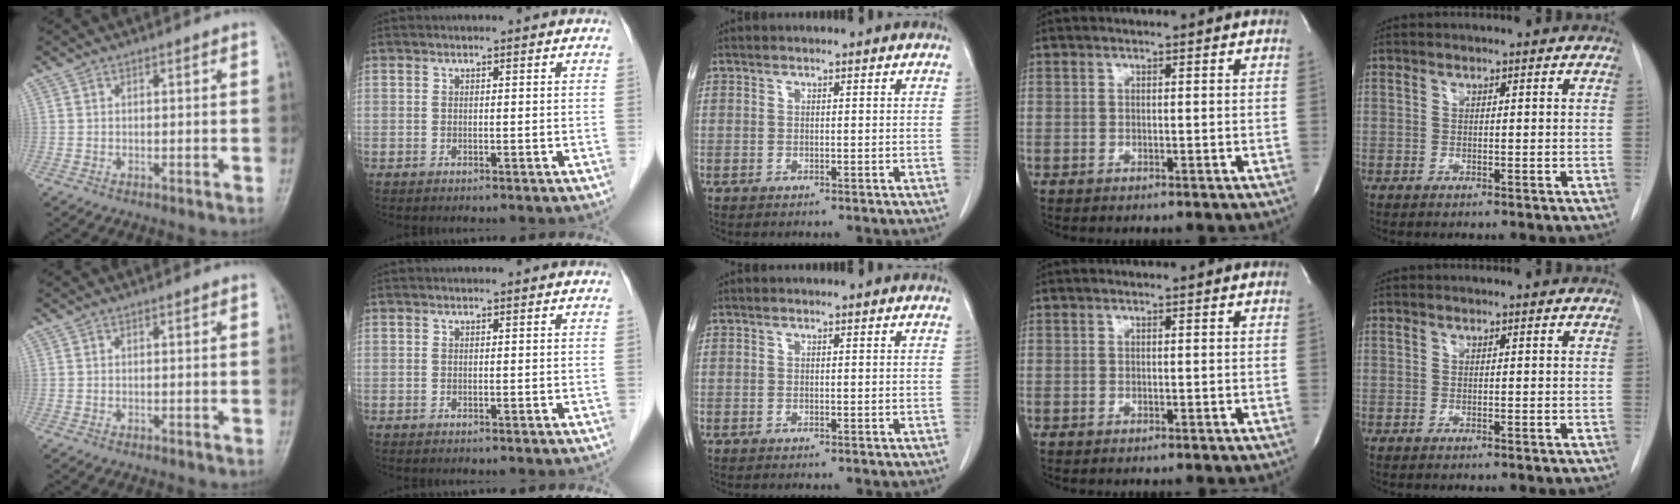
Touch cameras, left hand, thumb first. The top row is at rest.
{}